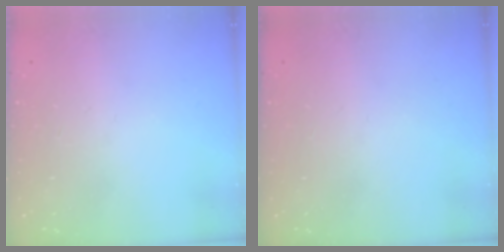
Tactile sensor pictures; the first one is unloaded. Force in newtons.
{"total": 0.0}